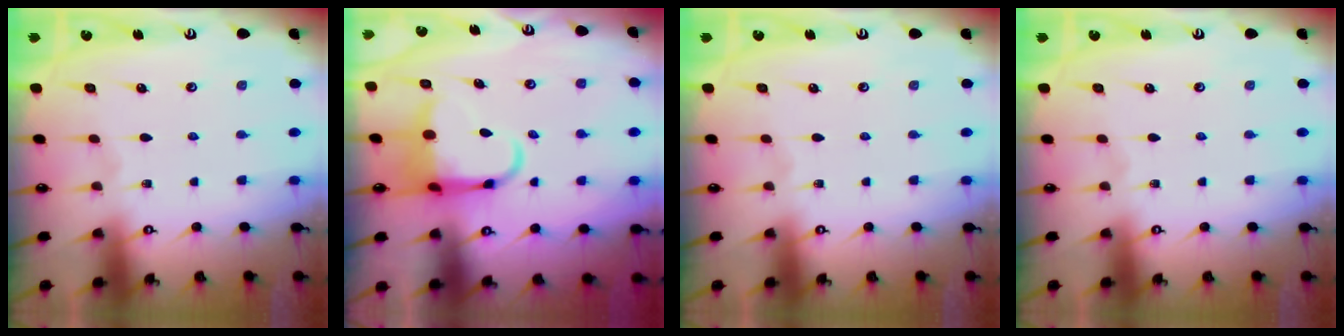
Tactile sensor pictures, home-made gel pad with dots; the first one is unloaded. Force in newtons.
{"total": 6.9, "press": 6.6, "slide": 1.8}
{"total": 0.0}
{"total": 0.0}